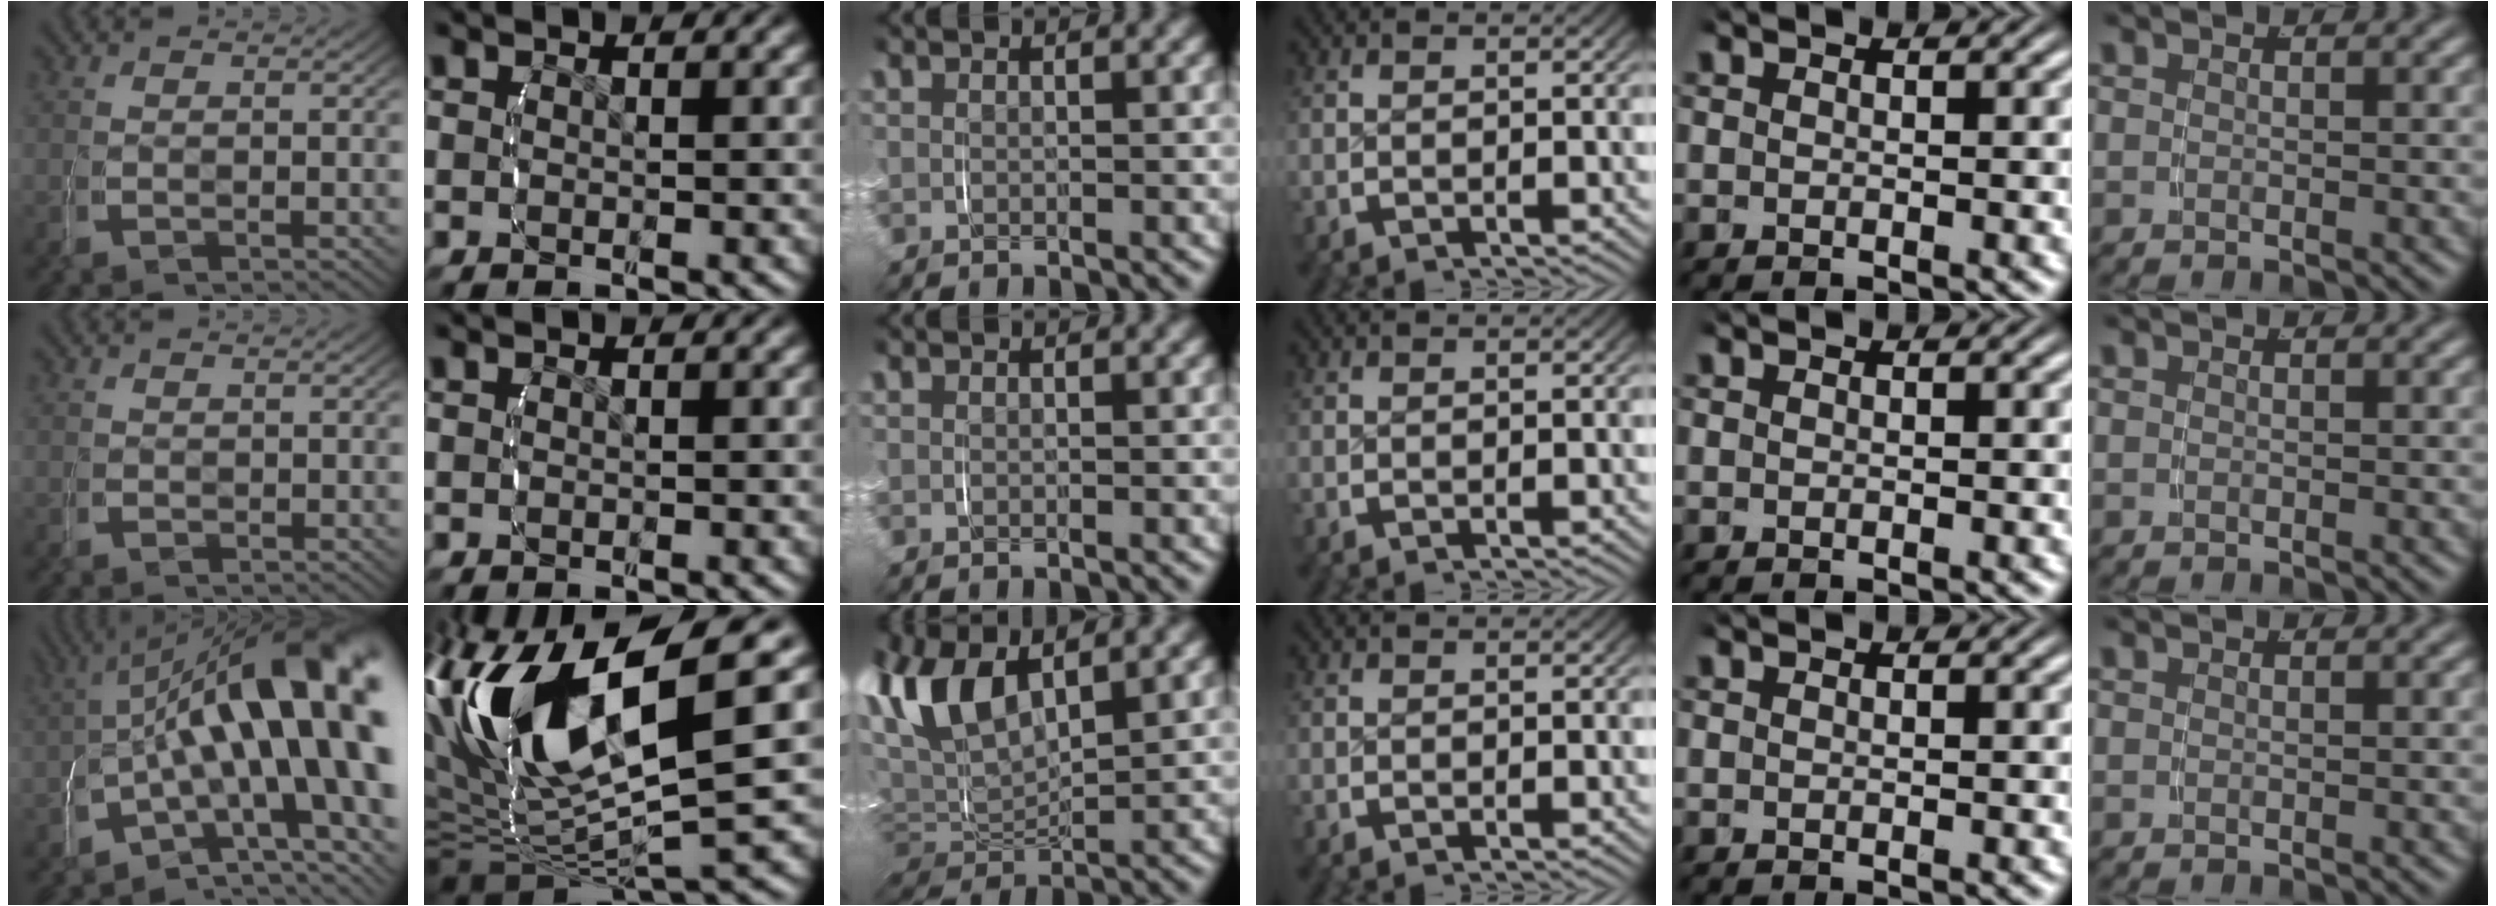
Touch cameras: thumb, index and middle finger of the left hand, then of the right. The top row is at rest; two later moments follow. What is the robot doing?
{"motion": "grasp_and_lifting", "object": "router"}